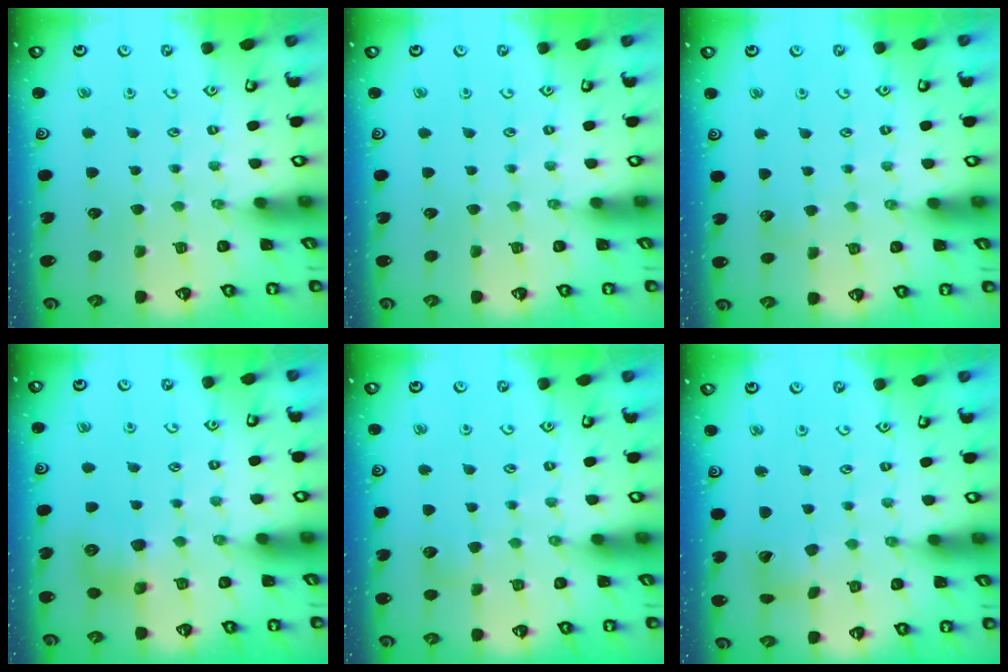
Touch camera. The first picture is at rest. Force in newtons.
{"total": 0.0}
{"total": 1.8, "press": 1.8, "slide": 0.2}
{"total": 7.9, "press": 7.9, "slide": 0.4}
{"total": 5.0, "press": 5.0, "slide": 0.5}
{"total": 6.4, "press": 6.3, "slide": 0.9}